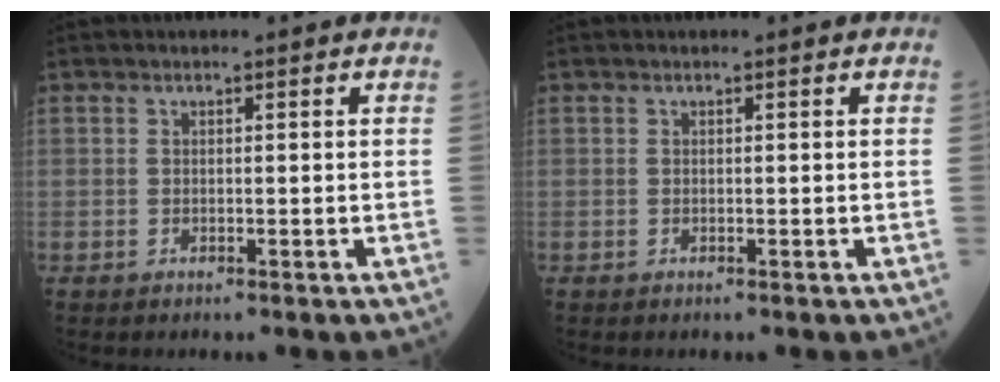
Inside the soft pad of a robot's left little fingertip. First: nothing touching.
{"total": 0.0}